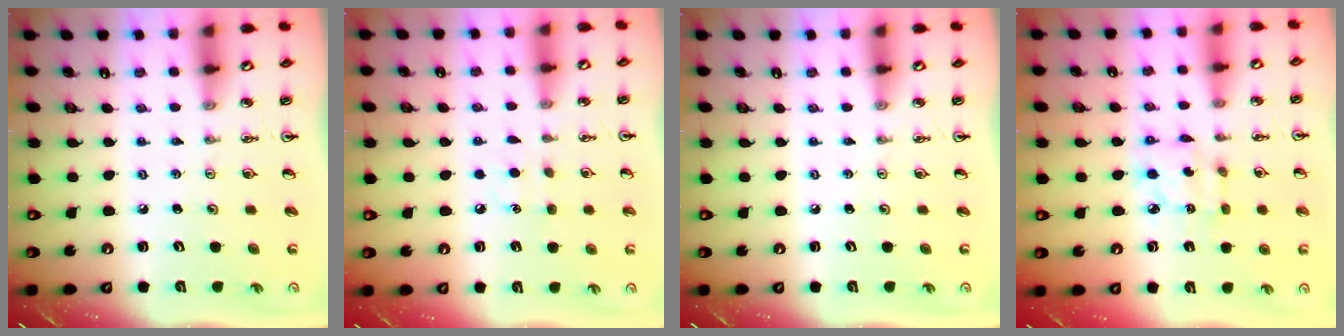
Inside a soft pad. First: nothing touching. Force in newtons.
{"total": 6.0, "press": 5.9, "slide": 0.7}
{"total": 0.0}
{"total": 6.0, "press": 6.0, "slide": 0.3}